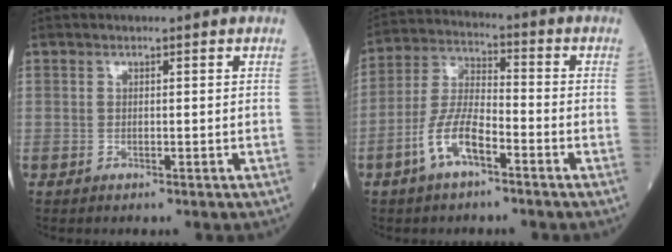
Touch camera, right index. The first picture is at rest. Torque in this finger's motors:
{"motor_torque": [0.30, -0.22, 0.22, 0.12]}